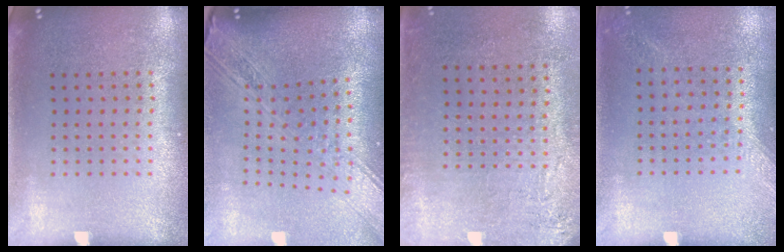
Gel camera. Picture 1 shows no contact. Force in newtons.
{"total": 3.0, "press": 2.3, "slide": 1.9}
{"total": 2.8, "press": 2.3, "slide": 1.5}
{"total": 1.3, "press": 1.2, "slide": 0.5}